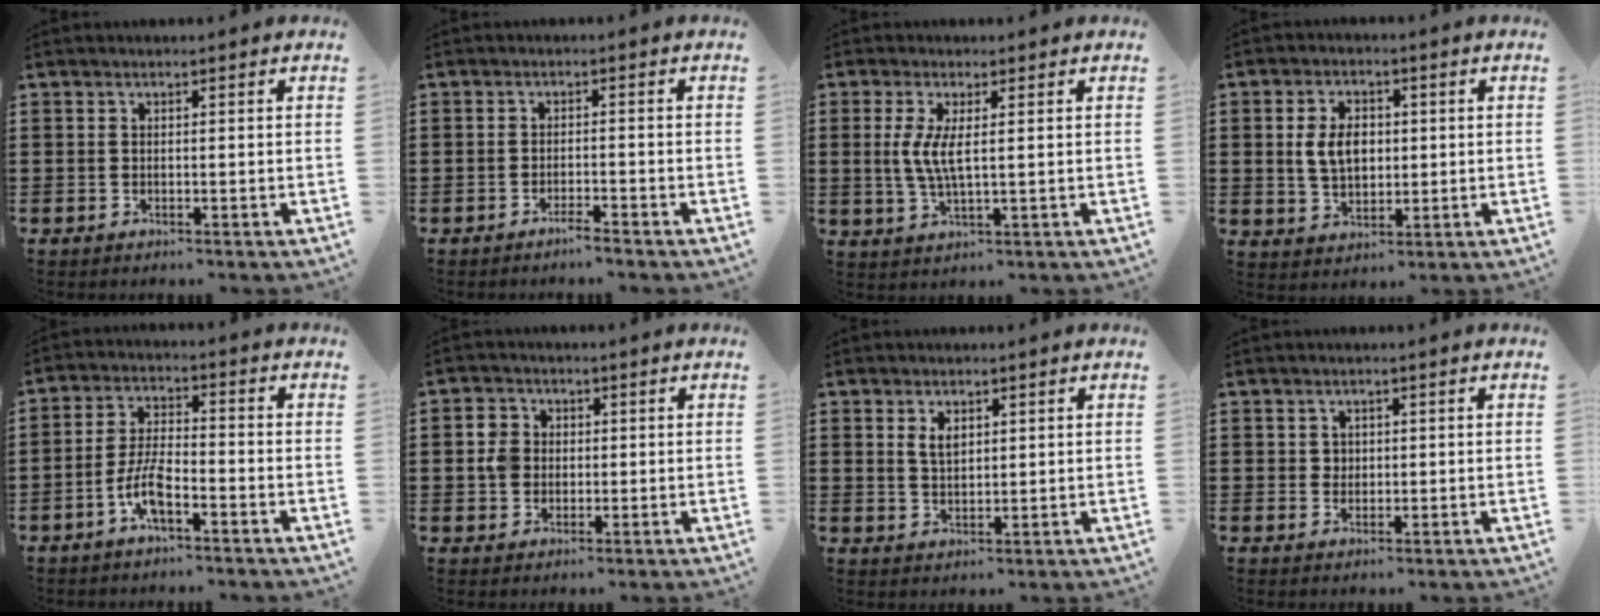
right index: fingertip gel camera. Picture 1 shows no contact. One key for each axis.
{"total": 1.8, "fx": -1.6, "fy": -0.1, "fz": 0.7, "tx": -0.015, "ty": -0.003, "tz": -0.029}
{"total": 4.6, "fx": 0.8, "fy": 1.0, "fz": 4.4, "tx": -0.102, "ty": -0.006, "tz": 0.008}
{"total": 5.8, "fx": 0.6, "fy": 3.9, "fz": 4.3, "tx": -0.098, "ty": 0.005, "tz": 0.003}
{"total": 6.4, "fx": -3.4, "fy": 1.8, "fz": 5.2, "tx": -0.126, "ty": -0.006, "tz": -0.070}
{"total": 4.0, "fx": 0.0, "fy": 3.5, "fz": 1.8, "tx": -0.054, "ty": 0.009, "tz": -0.005}
{"total": 2.6, "fx": 1.3, "fy": 1.4, "fz": 1.8, "tx": -0.039, "ty": 0.004, "tz": 0.025}
{"total": 1.4, "fx": 0.5, "fy": 1.3, "fz": 0.3, "tx": -0.011, "ty": 0.007, "tz": 0.009}